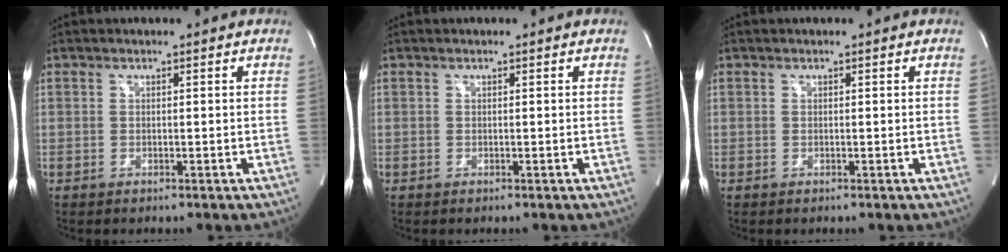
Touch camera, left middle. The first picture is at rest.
{"total": 0.0}
{"total": 0.0}